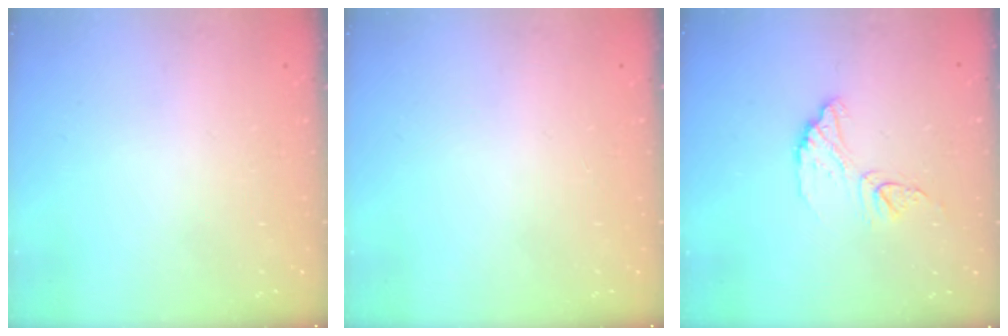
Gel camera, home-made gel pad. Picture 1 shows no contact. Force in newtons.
{"total": 0.0}
{"total": 9.5, "press": 9.5, "slide": 0.6}